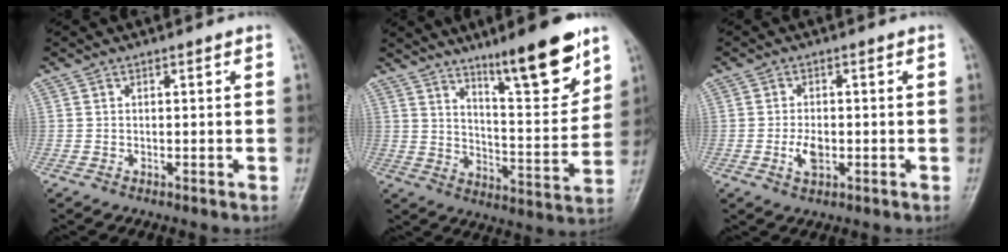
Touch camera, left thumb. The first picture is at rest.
{"total": 15.6, "force": [10.5, 2.9, 11.1], "torque": [-0.143, -0.075, 0.173]}
{"total": 4.0, "force": [-1.0, 2.3, 3.1], "torque": [-0.056, 0.001, -0.016]}